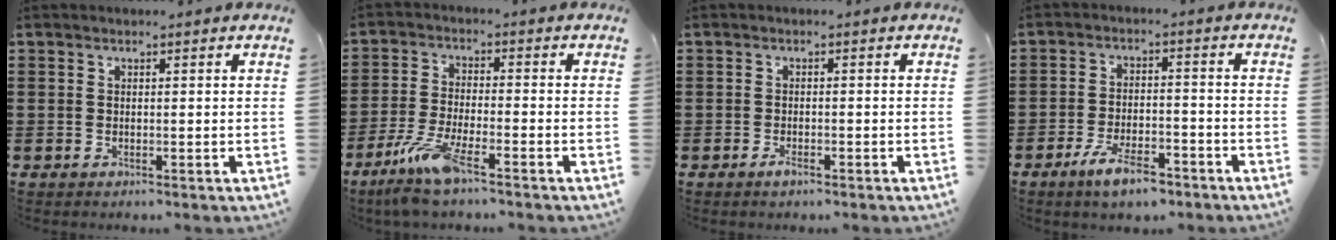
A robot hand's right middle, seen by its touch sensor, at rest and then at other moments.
{"total": 8.0, "force": [-5.3, 1.2, 5.8], "torque": [-0.129, -0.015, -0.101]}
{"total": 1.2, "force": [-0.9, 0.4, 0.6], "torque": [-0.015, -0.003, -0.017]}
{"total": 6.4, "force": [-4.6, 1.9, 4.0], "torque": [-0.082, 0.004, -0.087]}